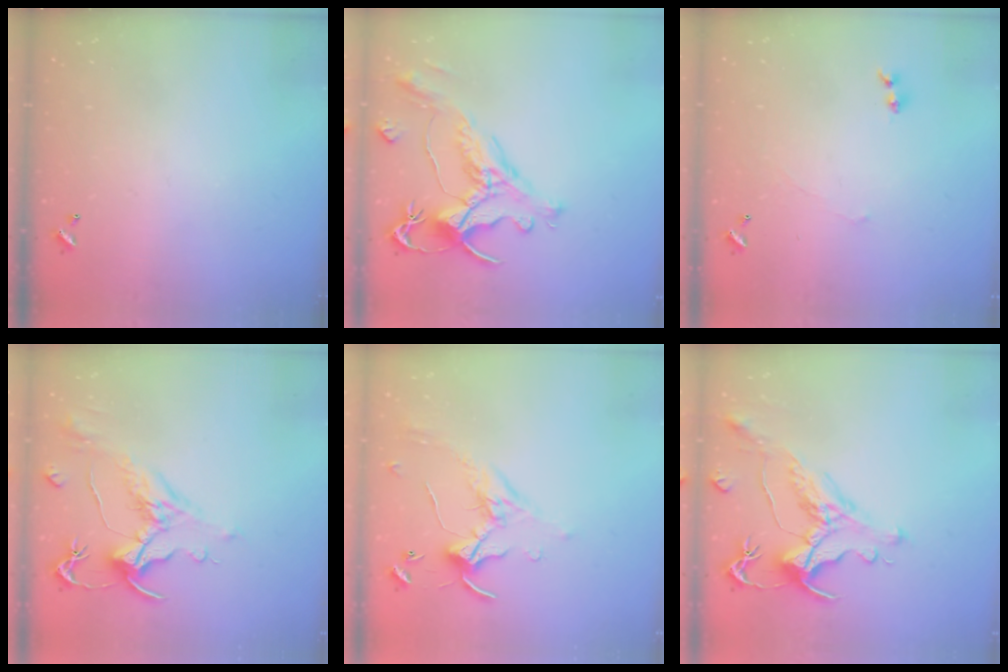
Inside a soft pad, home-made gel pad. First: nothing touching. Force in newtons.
{"total": 1.8, "press": 1.2, "slide": 1.3}
{"total": 0.7, "press": 0.1, "slide": 0.7}
{"total": 1.6, "press": 0.7, "slide": 1.5}
{"total": 0.0}
{"total": 1.3, "press": 0.1, "slide": 1.3}